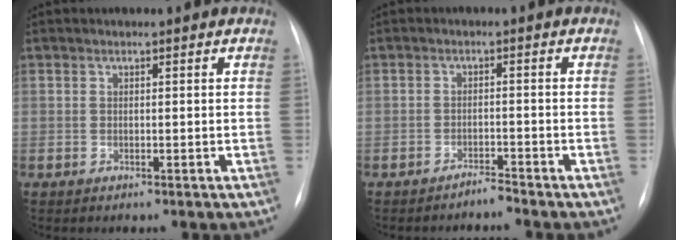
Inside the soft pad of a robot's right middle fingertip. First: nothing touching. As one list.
[{"total": 1.7, "force": [-1.7, -0.2, 0.1], "torque": [0.003, -0.003, -0.027]}]